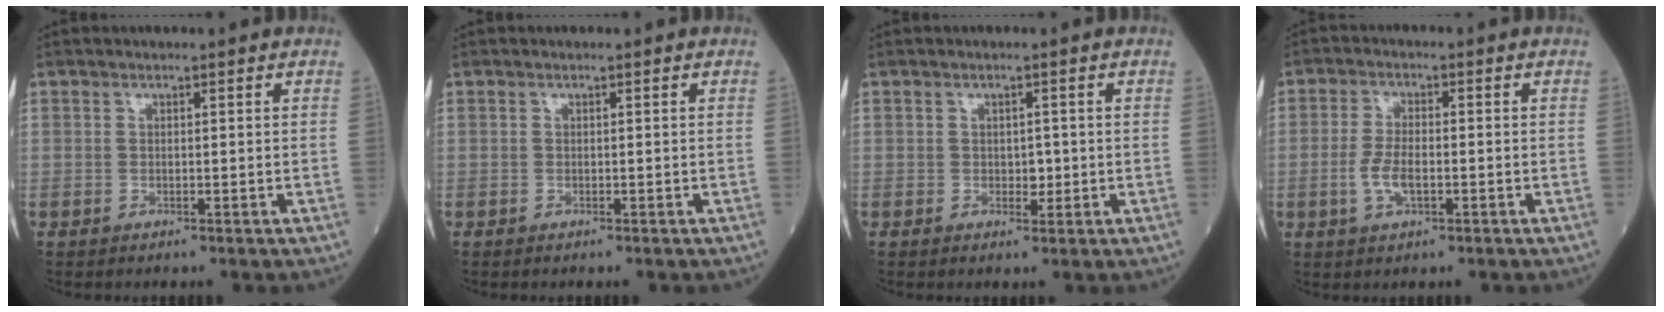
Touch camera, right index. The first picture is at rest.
{"total": 0.0}
{"total": 0.7, "force": [0.0, 0.5, 0.6], "torque": [-0.007, 0.000, -0.001]}
{"total": 4.5, "force": [-1.3, 1.6, 4.0], "torque": [-0.086, -0.001, -0.024]}